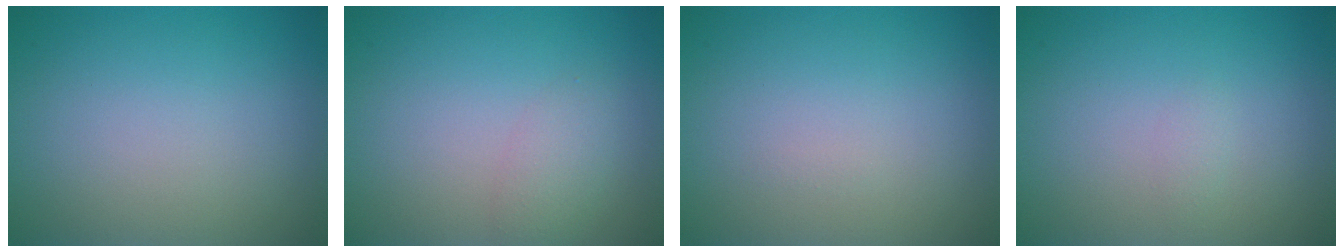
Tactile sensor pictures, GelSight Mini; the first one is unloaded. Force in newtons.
{"total": 1.7, "press": 1.7, "slide": 0.0}
{"total": 0.0}
{"total": 0.5, "press": 0.5, "slide": 0.0}